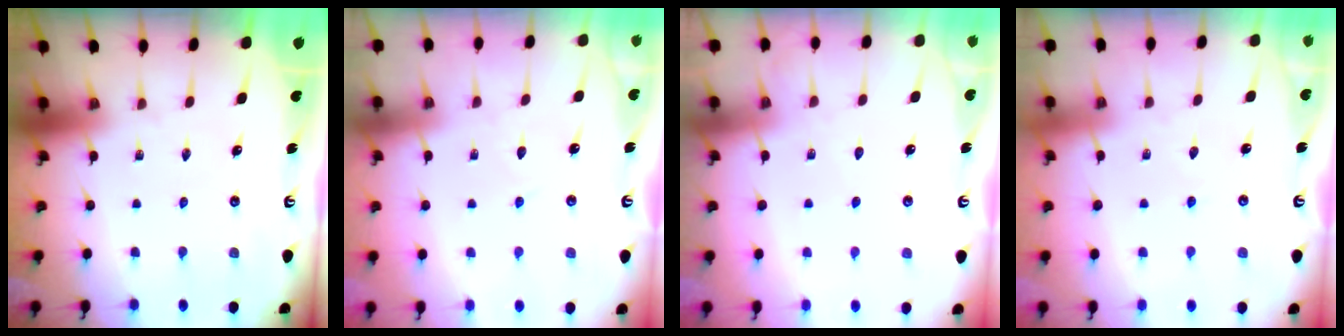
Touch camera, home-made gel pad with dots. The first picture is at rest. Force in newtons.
{"total": 3.4, "press": 3.3, "slide": 0.4}
{"total": 4.6, "press": 4.5, "slide": 0.6}
{"total": 1.8, "press": 1.8, "slide": 0.2}